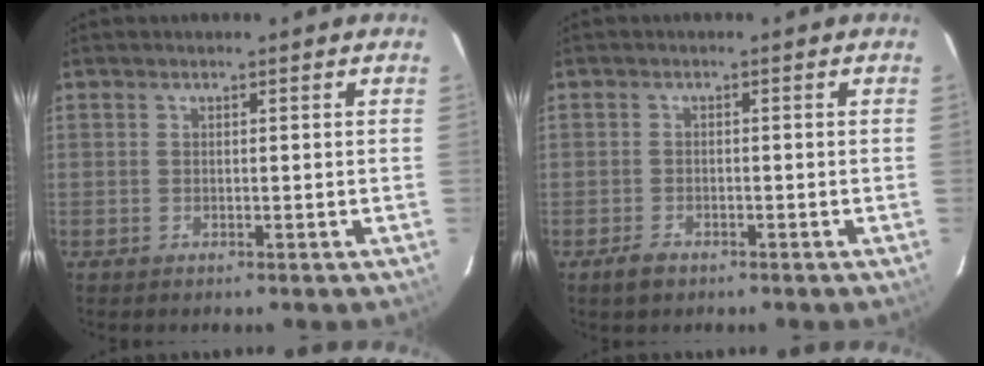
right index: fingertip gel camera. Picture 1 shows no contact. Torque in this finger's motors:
{"motor_torque": [-0.32, -0.03, -0.63, -0.21]}